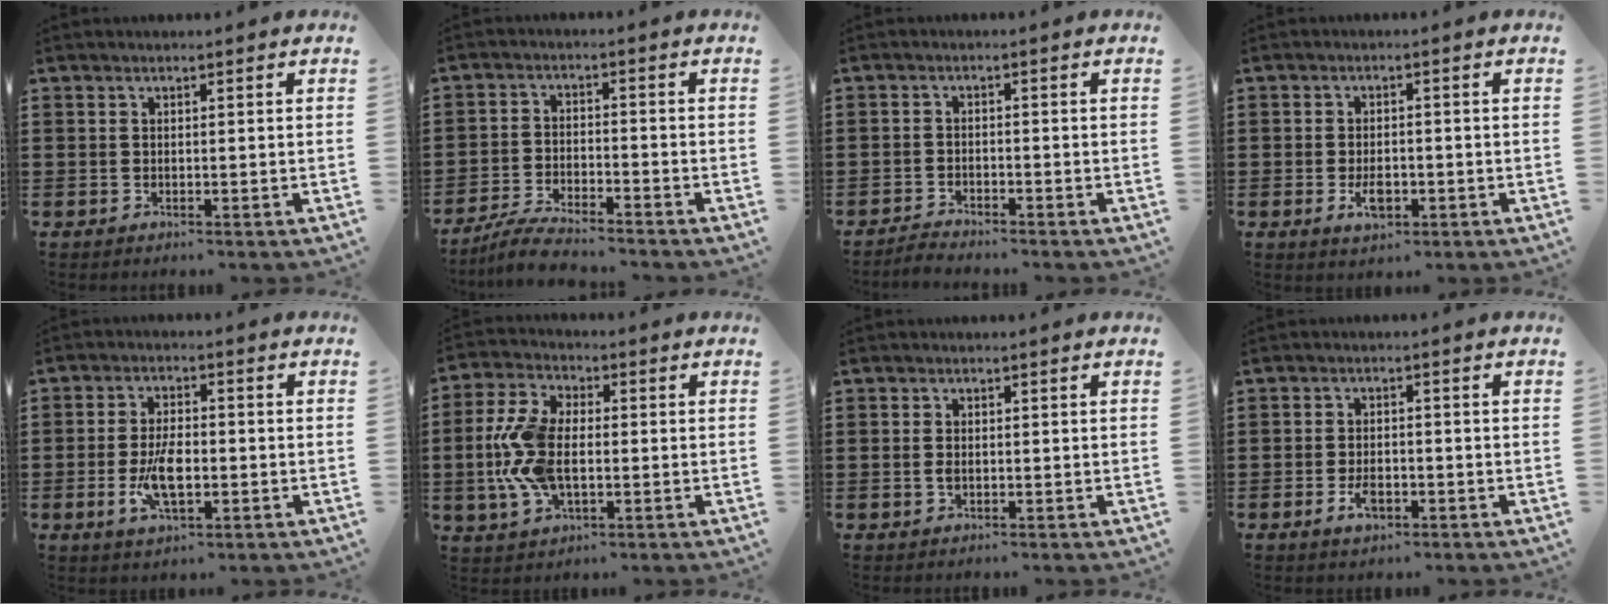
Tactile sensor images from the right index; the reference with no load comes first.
{"total": 4.6, "force": [-4.4, 0.1, 1.4], "torque": [-0.033, -0.002, -0.087]}
{"total": 1.9, "force": [-1.9, 0.1, 0.0], "torque": [-0.007, 0.002, -0.039]}
{"total": 3.9, "force": [-1.2, 2.0, 3.1], "torque": [-0.053, -0.003, -0.023]}
{"total": 6.9, "force": [-1.4, 3.0, 6.0], "torque": [-0.130, -0.002, -0.029]}
{"total": 10.3, "force": [-0.8, 5.7, 8.5], "torque": [-0.207, -0.004, -0.022]}
{"total": 1.3, "force": [-0.1, 0.8, 1.1], "torque": [-0.021, 0.003, -0.003]}
{"total": 3.3, "force": [-1.4, 1.7, 2.5], "torque": [-0.052, 0.000, -0.025]}